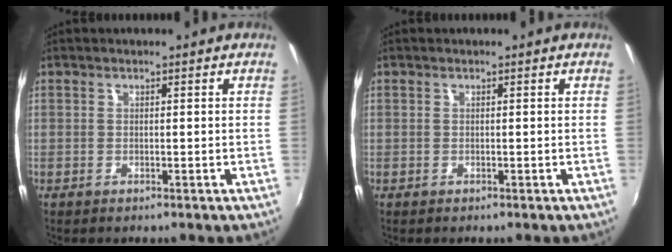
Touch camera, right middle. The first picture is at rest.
{"total": 0.0}